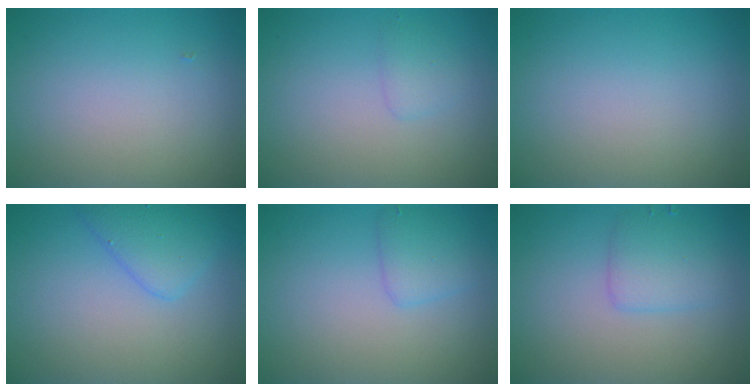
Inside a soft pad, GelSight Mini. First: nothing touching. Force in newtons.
{"total": 1.1, "press": 1.1, "slide": 0.1}
{"total": 0.0}
{"total": 3.1, "press": 3.1, "slide": 0.1}
{"total": 2.0, "press": 2.0, "slide": 0.0}
{"total": 2.6, "press": 2.6, "slide": 0.0}